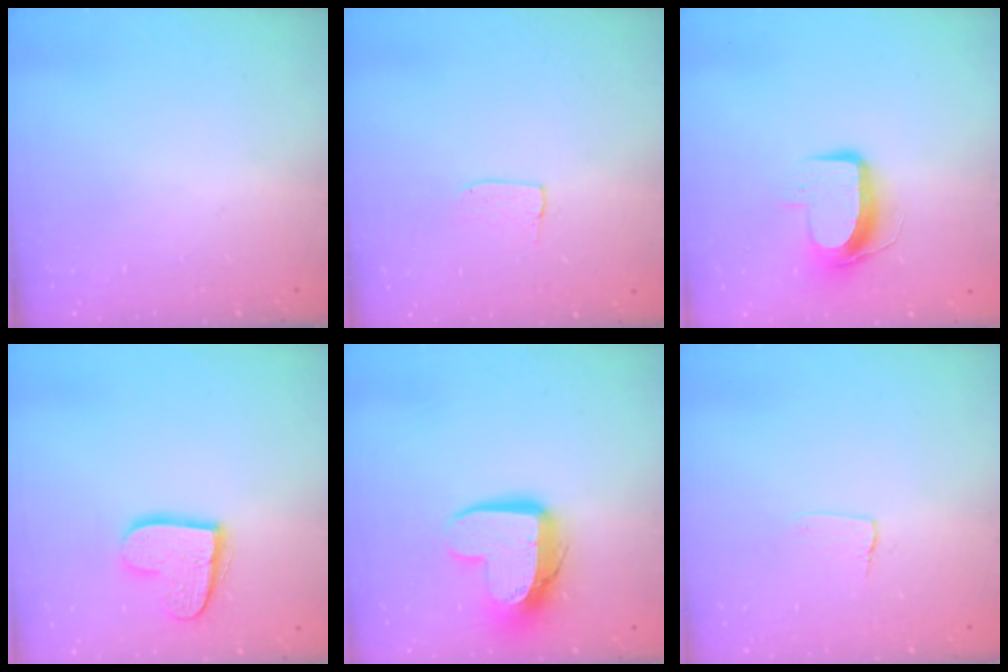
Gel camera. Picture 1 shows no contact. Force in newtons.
{"total": 3.1, "press": 3.1, "slide": 0.2}
{"total": 9.4, "press": 9.3, "slide": 0.9}
{"total": 13.1, "press": 13.1, "slide": 0.9}
{"total": 13.2, "press": 13.2, "slide": 1.1}
{"total": 3.1, "press": 3.1, "slide": 0.3}